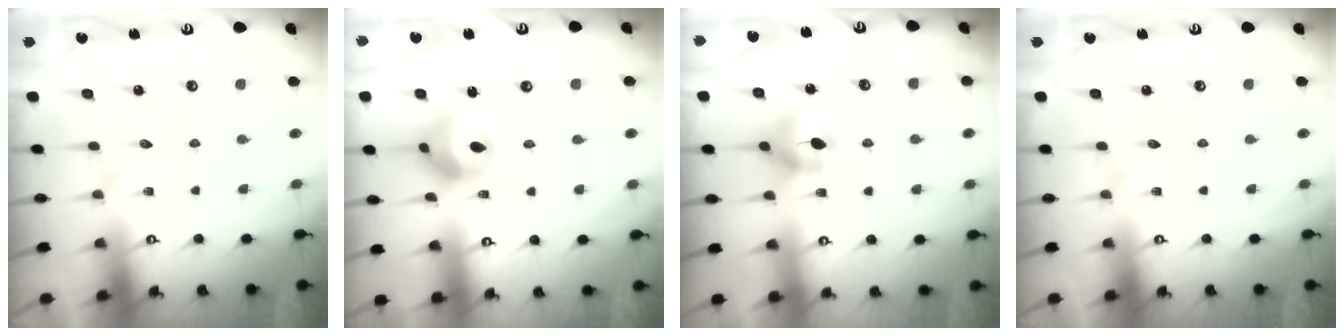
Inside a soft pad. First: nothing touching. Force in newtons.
{"total": 10.7, "press": 10.6, "slide": 1.5}
{"total": 5.7, "press": 5.6, "slide": 0.6}
{"total": 0.0}